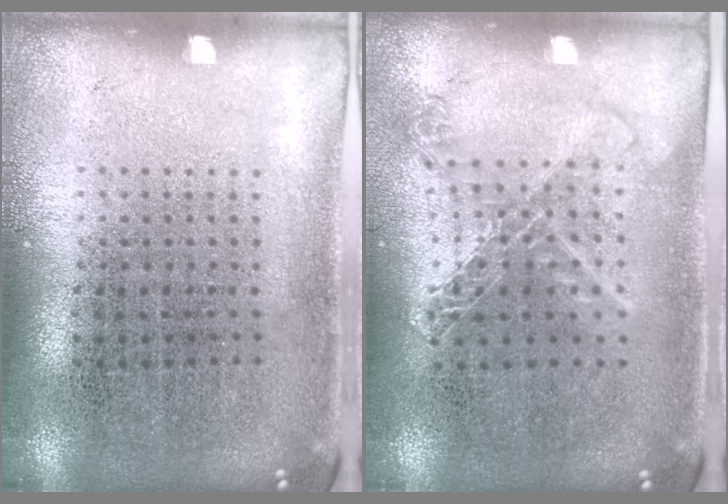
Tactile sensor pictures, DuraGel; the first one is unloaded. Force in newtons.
{"total": 1.2, "press": 1.1, "slide": 0.2}